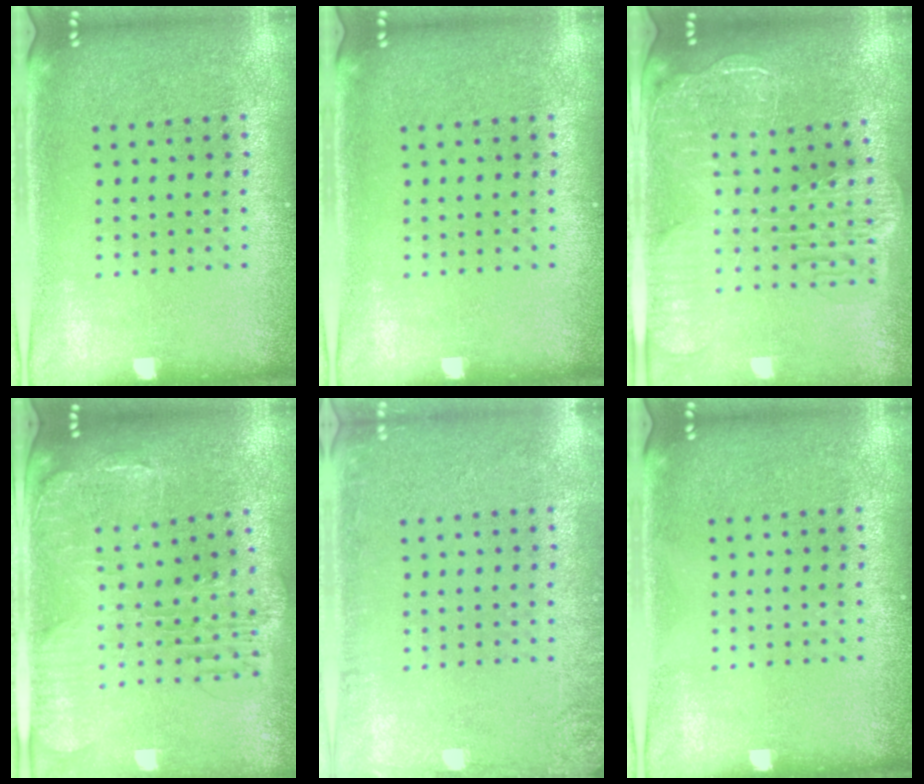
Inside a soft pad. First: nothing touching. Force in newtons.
{"total": 0.0}
{"total": 2.7, "press": 2.3, "slide": 1.4}
{"total": 1.6, "press": 1.5, "slide": 0.4}
{"total": 2.0, "press": 2.0, "slide": 0.3}
{"total": 0.0}